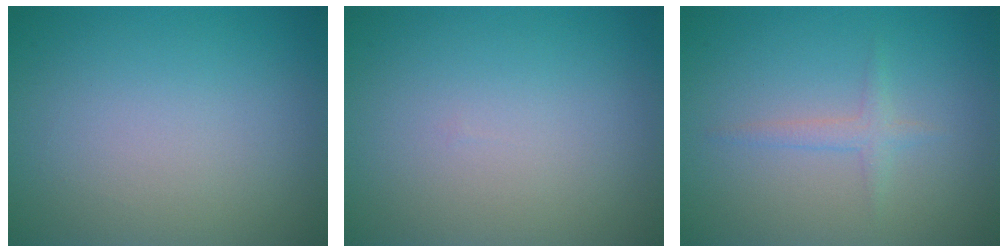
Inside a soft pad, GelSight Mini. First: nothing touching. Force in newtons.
{"total": 0.0}
{"total": 1.3, "press": 1.3, "slide": 0.1}